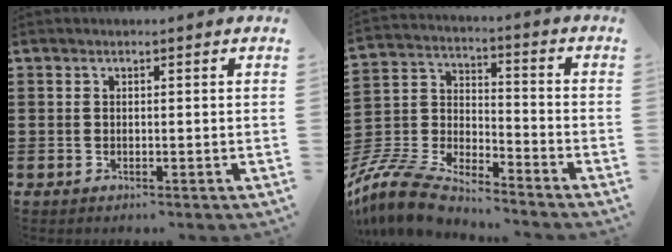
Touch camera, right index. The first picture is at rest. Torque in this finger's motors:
{"motor_torque": [-1.05, 1.01, -1.05, -0.21]}